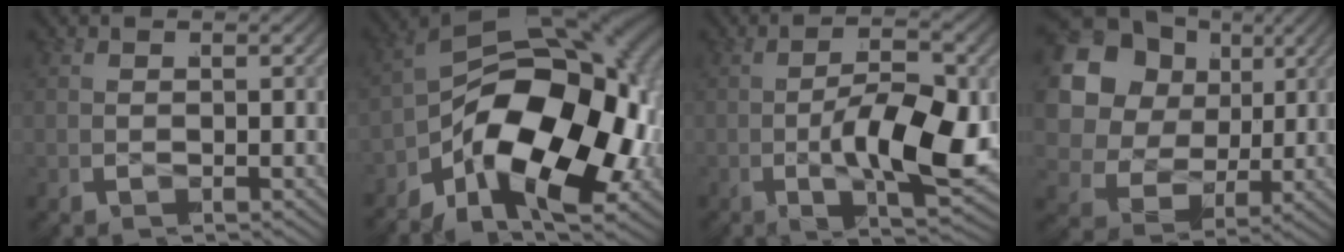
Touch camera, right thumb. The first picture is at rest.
{"total": 21.1, "force": [-3.0, 12.4, 16.8], "torque": [-0.270, -0.038, -0.040]}
{"total": 10.5, "force": [-2.5, 4.4, 9.2], "torque": [-0.175, -0.030, -0.028]}
{"total": 14.3, "force": [2.5, 11.3, 8.5], "torque": [-0.204, -0.001, 0.030]}